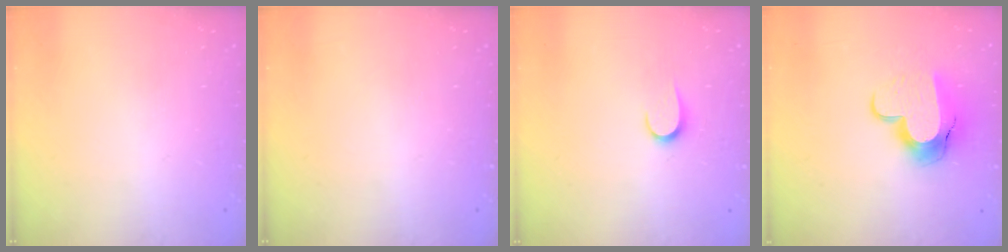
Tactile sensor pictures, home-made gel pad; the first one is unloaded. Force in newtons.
{"total": 0.0}
{"total": 5.0, "press": 5.0, "slide": 0.5}
{"total": 13.7, "press": 13.6, "slide": 1.0}